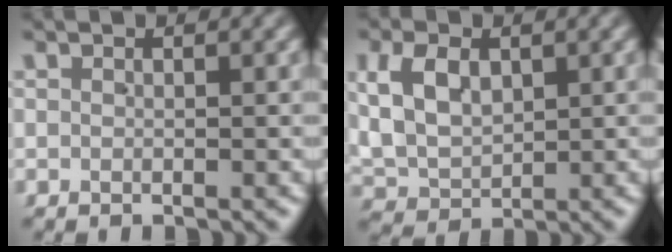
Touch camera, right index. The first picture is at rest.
{"total": 7.5, "force": [1.4, 6.2, 3.9], "torque": [-0.101, -0.009, 0.028]}